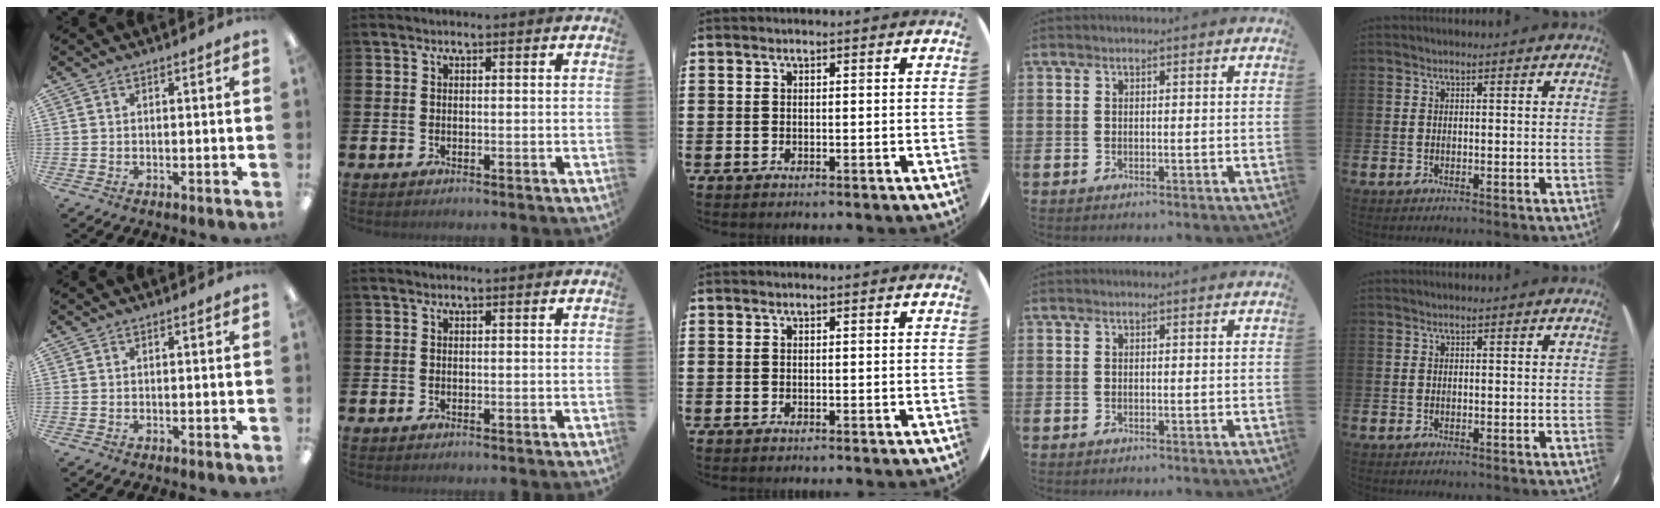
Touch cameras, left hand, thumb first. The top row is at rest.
{}